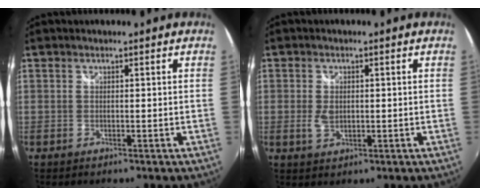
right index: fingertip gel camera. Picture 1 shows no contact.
{"total": 2.9, "force": [-0.2, 1.9, 2.2], "torque": [-0.040, -0.004, -0.001]}